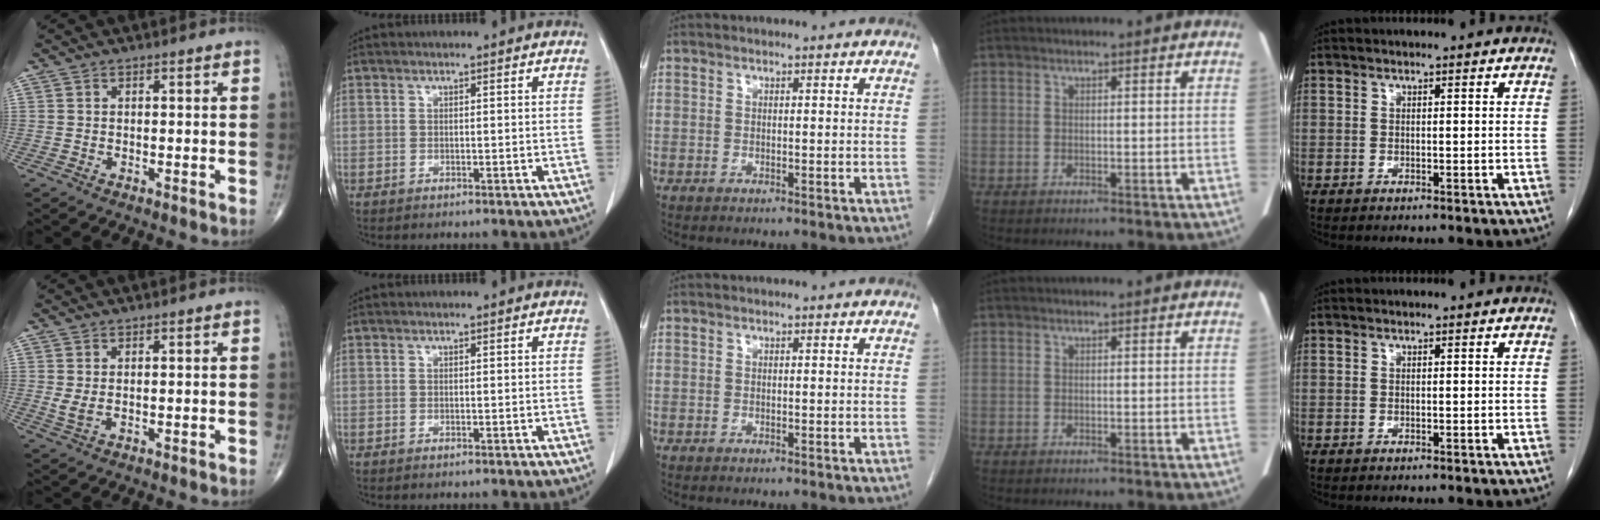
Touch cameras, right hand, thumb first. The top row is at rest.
{"thumb": {"total": 2.2, "force": [0.4, 0.9, 1.9], "torque": [-0.043, -0.002, 0.015]}}